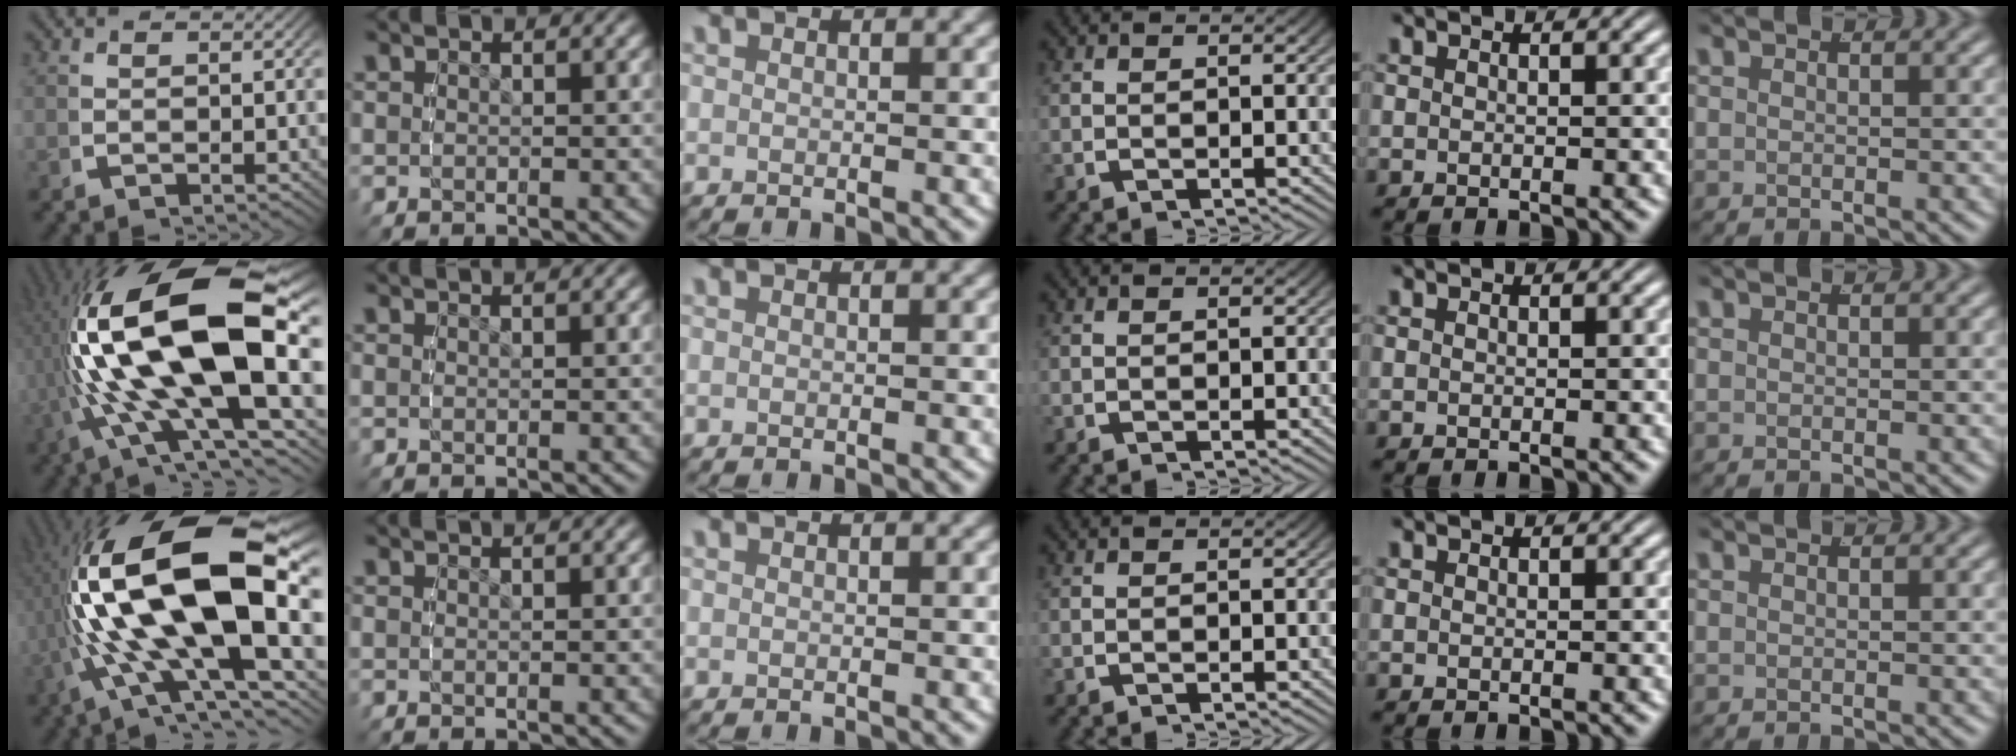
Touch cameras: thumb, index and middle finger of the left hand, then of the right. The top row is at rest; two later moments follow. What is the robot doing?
{"motion": "lift_and_place", "object": "toy banana"}